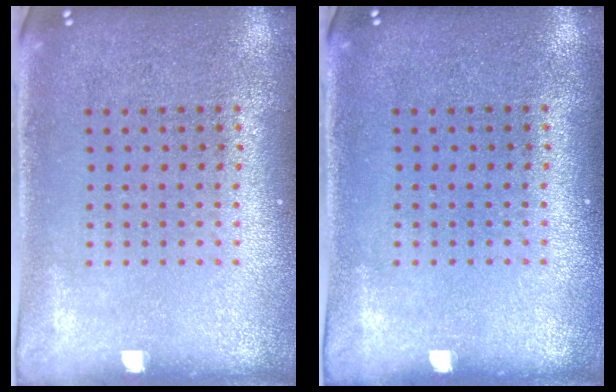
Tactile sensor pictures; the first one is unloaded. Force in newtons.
{"total": 0.0}